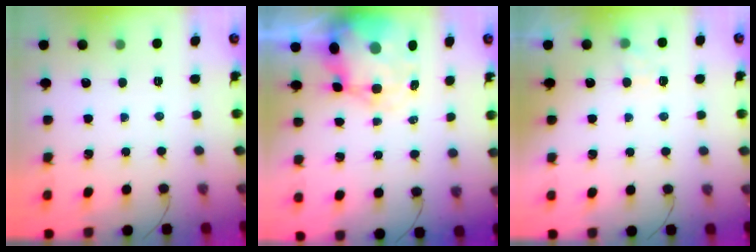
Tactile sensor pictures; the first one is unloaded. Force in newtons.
{"total": 7.4, "press": 7.0, "slide": 2.4}
{"total": 3.7, "press": 3.4, "slide": 1.4}